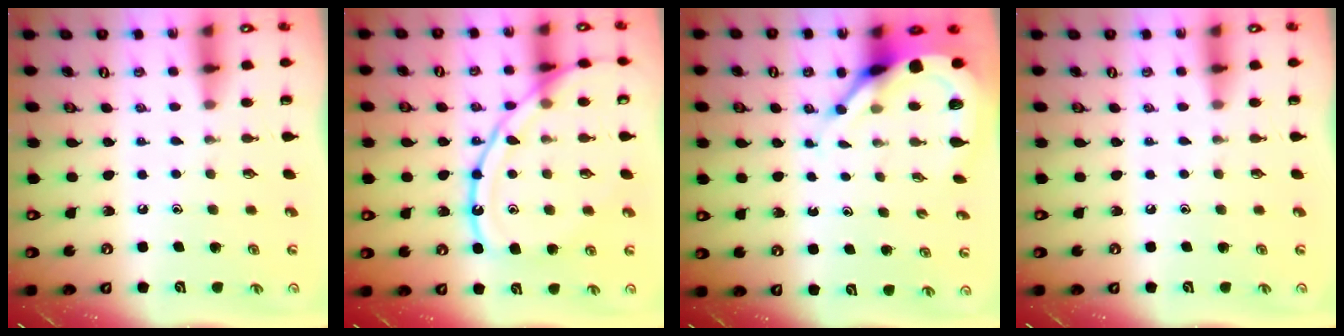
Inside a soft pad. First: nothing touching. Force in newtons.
{"total": 17.4, "press": 17.3, "slide": 1.7}
{"total": 8.1, "press": 8.0, "slide": 0.9}
{"total": 0.0}